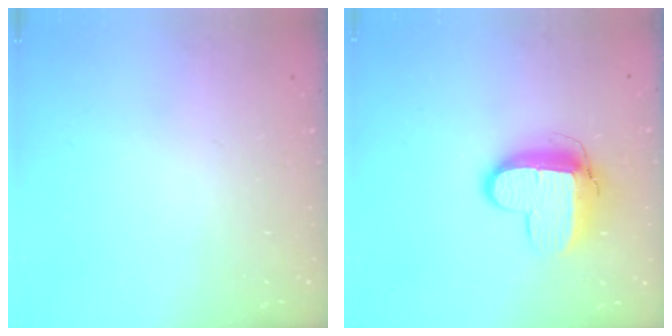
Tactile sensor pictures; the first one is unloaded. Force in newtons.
{"total": 11.4, "press": 11.3, "slide": 0.9}